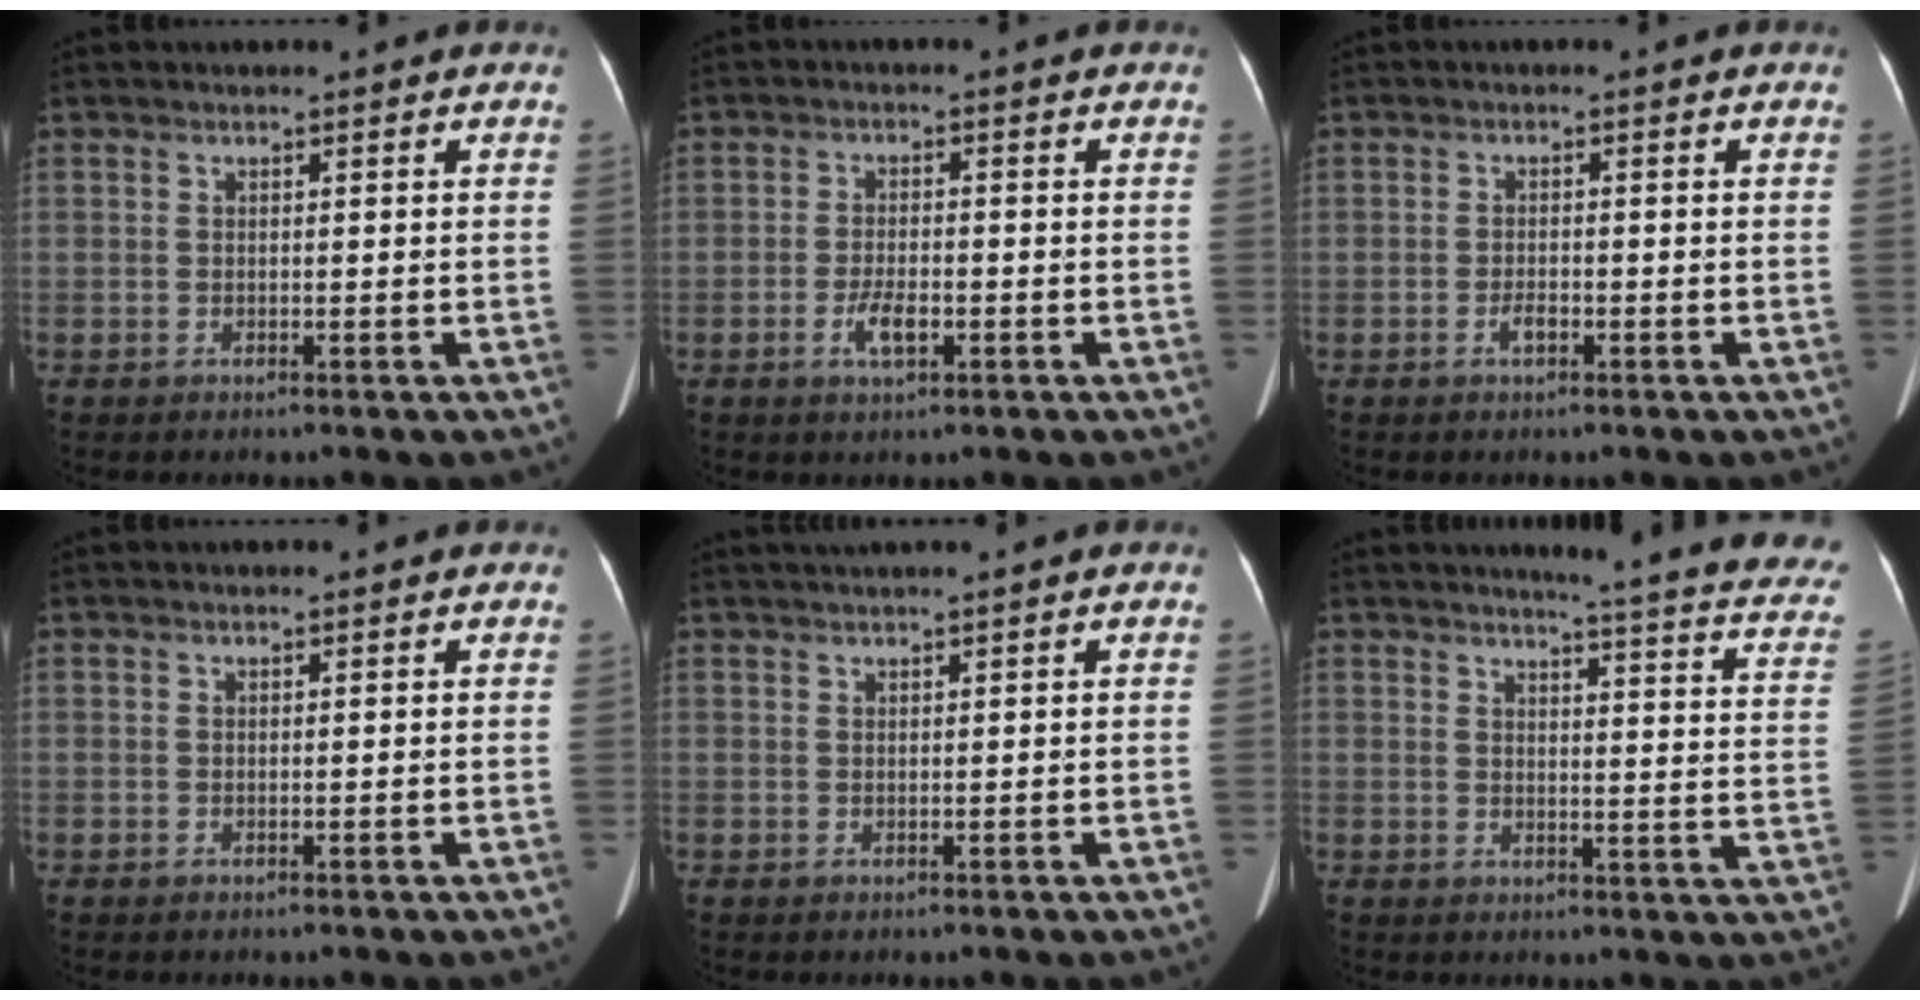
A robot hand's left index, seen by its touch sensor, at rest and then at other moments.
{"total": 3.7, "force": [-1.6, 1.3, 3.0], "torque": [-0.062, 0.000, -0.026]}
{"total": 1.6, "force": [-0.9, 0.6, 1.1], "torque": [-0.022, 0.001, -0.014]}
{"total": 0.0}
{"total": 1.4, "force": [0.9, -0.4, 1.0], "torque": [-0.024, 0.011, 0.023]}
{"total": 18.9, "force": [17.0, 0.9, 8.2], "torque": [-0.092, -0.079, 0.171]}